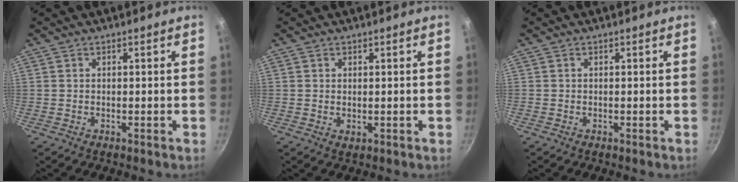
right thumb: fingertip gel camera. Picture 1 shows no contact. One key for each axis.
{"total": 1.0, "fx": 0.2, "fy": 0.6, "fz": 0.8, "tx": -0.012, "ty": -0.004, "tz": 0.003}
{"total": 0.0}